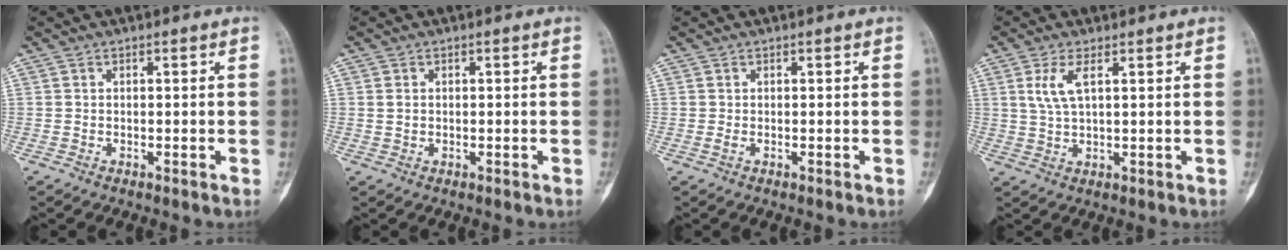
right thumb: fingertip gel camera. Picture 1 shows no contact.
{"total": 1.3, "force": [0.3, 1.0, 0.7], "torque": [-0.013, -0.001, 0.008]}
{"total": 0.5, "force": [-0.2, 0.2, 0.4], "torque": [-0.010, -0.002, -0.005]}
{"total": 4.8, "force": [1.8, 1.6, 4.2], "torque": [-0.093, -0.004, 0.040]}